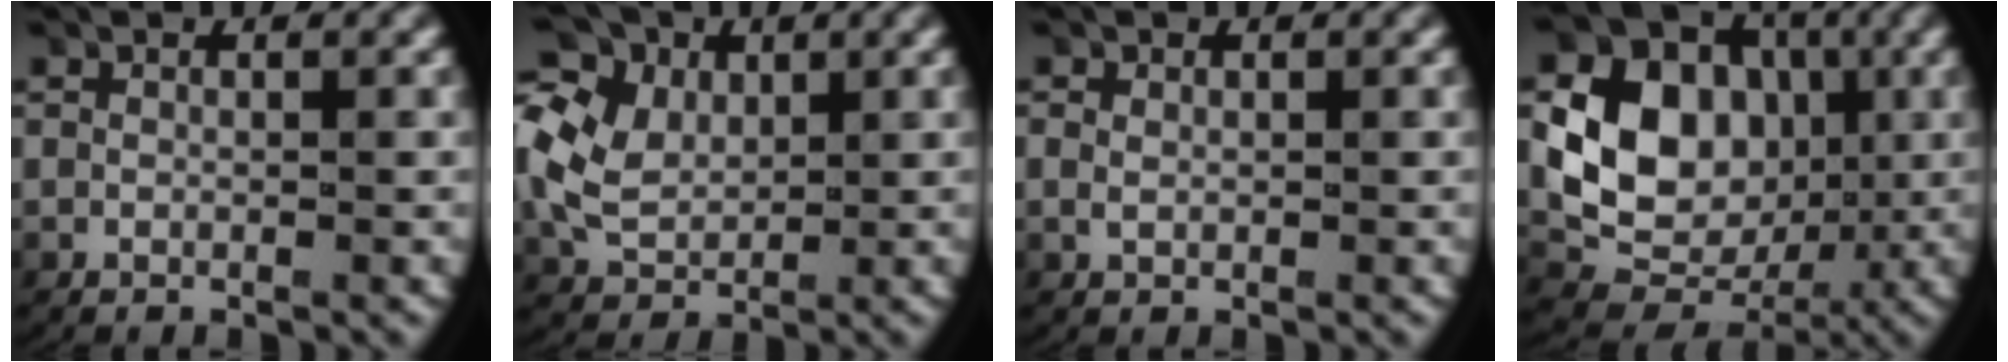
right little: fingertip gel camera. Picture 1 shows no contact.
{"total": 9.3, "force": [2.4, 7.7, 4.6], "torque": [-0.111, 0.000, 0.036]}
{"total": 0.7, "force": [0.3, 0.6, 0.4], "torque": [-0.014, -0.004, 0.010]}
{"total": 12.7, "force": [0.4, 10.2, 7.6], "torque": [-0.151, -0.032, 0.023]}